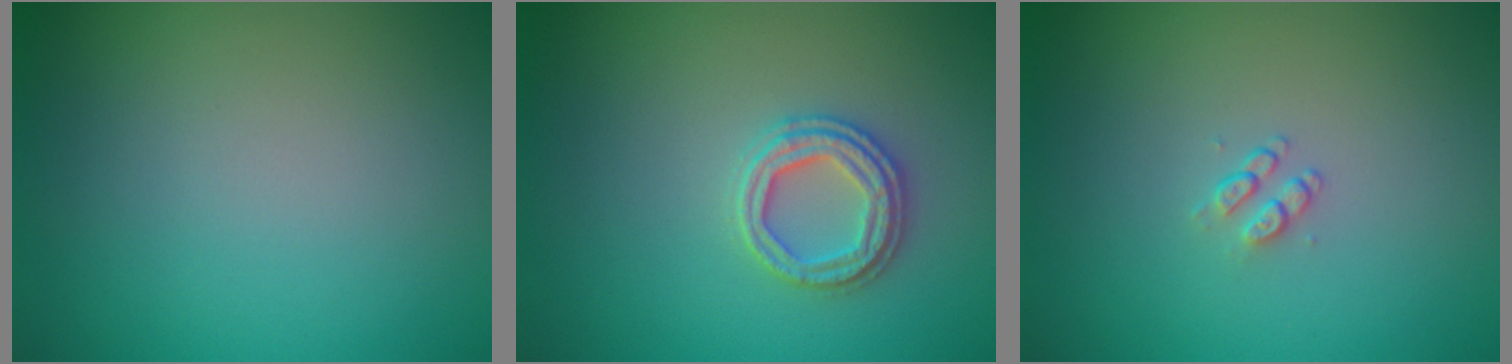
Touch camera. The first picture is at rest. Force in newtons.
{"total": 2.6, "press": 2.5, "slide": 0.3}
{"total": 1.1, "press": 0.7, "slide": 0.8}